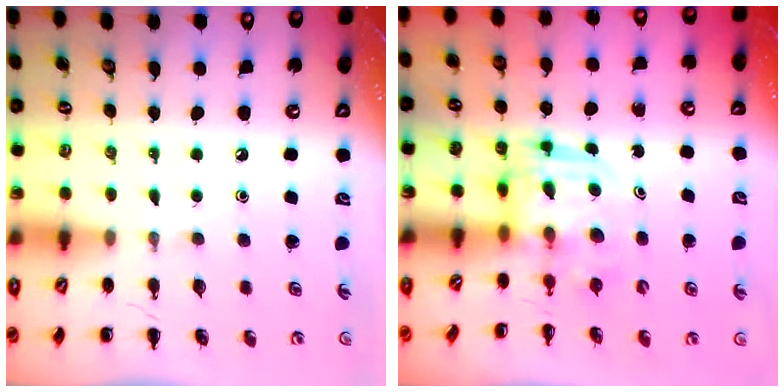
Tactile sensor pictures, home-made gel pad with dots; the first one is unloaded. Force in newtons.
{"total": 3.0, "press": 3.0, "slide": 0.3}